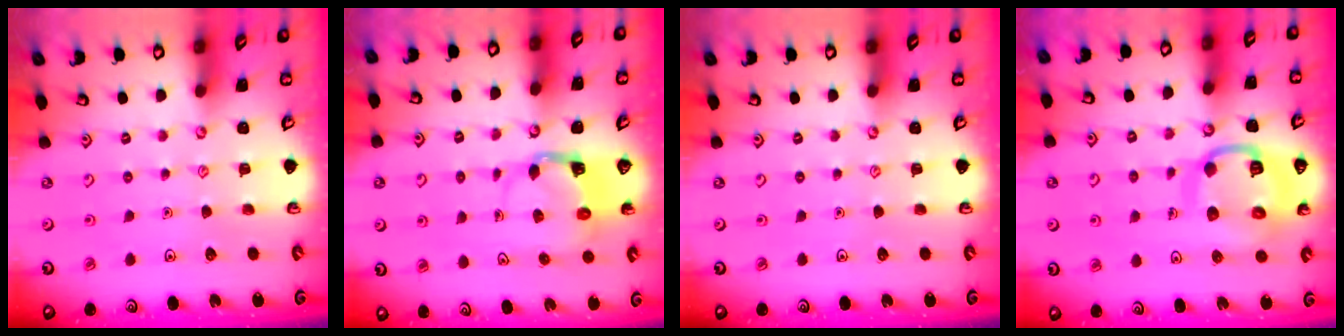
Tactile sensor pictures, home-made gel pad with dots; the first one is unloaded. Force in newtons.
{"total": 3.9, "press": 3.8, "slide": 0.7}
{"total": 0.0}
{"total": 14.9, "press": 14.8, "slide": 1.6}